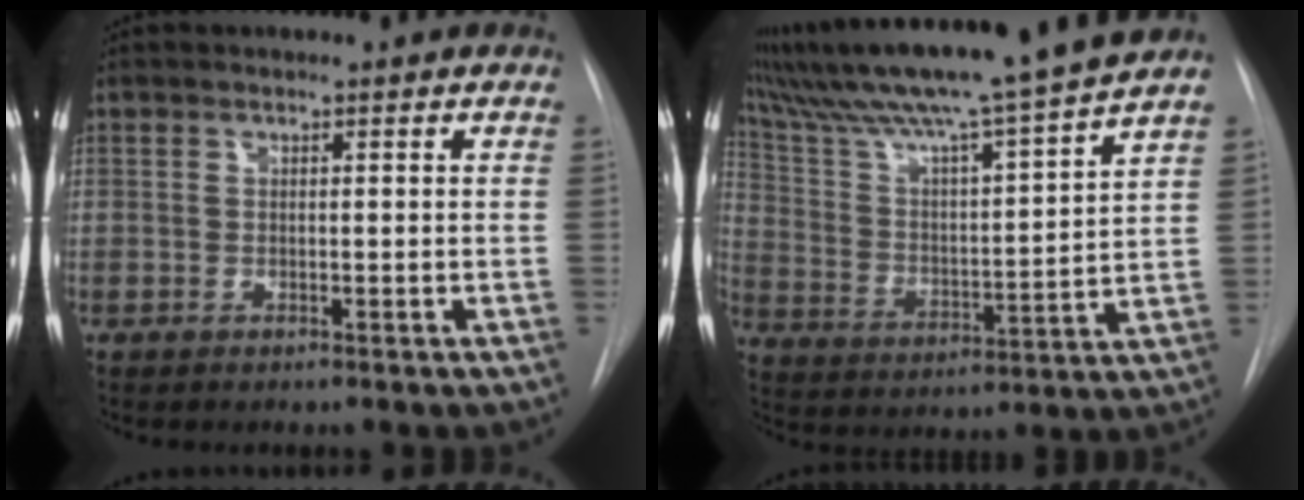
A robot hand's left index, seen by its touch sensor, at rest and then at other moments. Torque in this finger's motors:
{"motor_torque": [0.89, -1.24, 0.99, 0.21]}